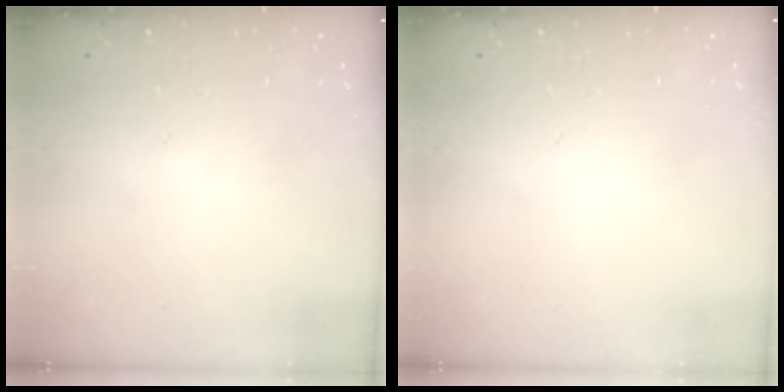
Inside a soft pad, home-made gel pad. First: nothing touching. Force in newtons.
{"total": 0.0}